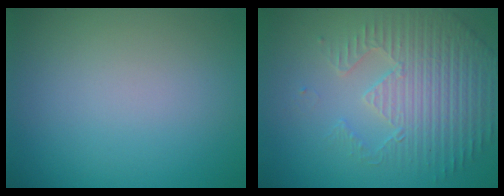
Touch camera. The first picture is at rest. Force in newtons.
{"total": 4.7, "press": 4.4, "slide": 1.6}